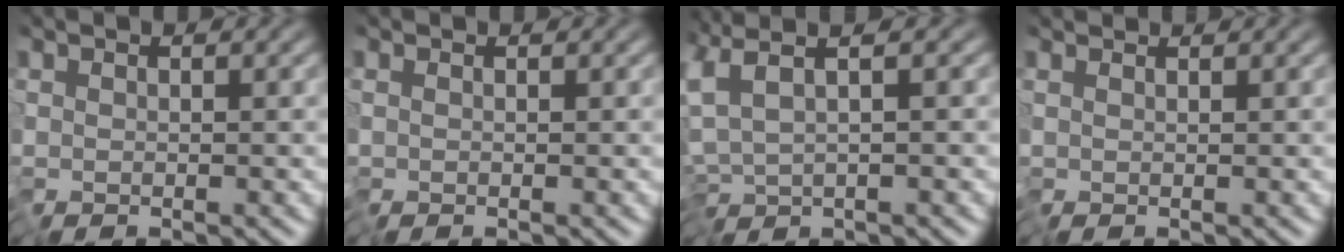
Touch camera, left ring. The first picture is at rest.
{"total": 0.0}
{"total": 5.3, "force": [1.1, 2.5, 4.5], "torque": [-0.114, 0.000, 0.017]}
{"total": 1.0, "force": [1.0, 0.1, 0.2], "torque": [-0.011, 0.007, 0.017]}